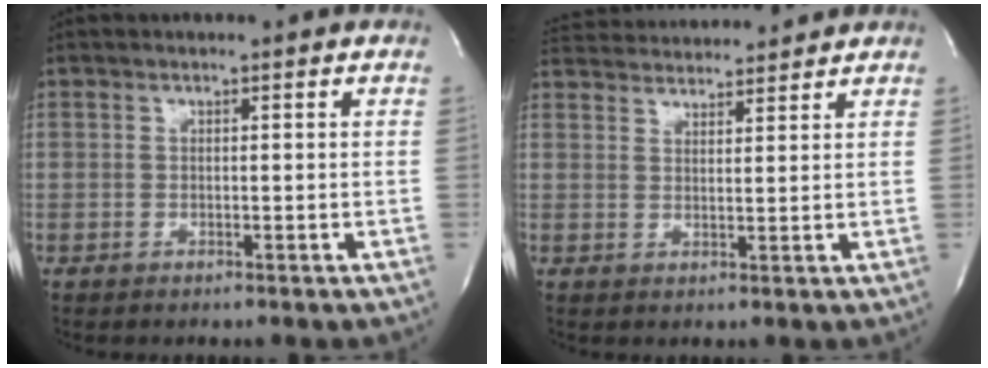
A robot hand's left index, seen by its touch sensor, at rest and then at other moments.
{"total": 11.4, "force": [11.0, 1.3, 2.8], "torque": [-0.057, 0.031, 0.169]}